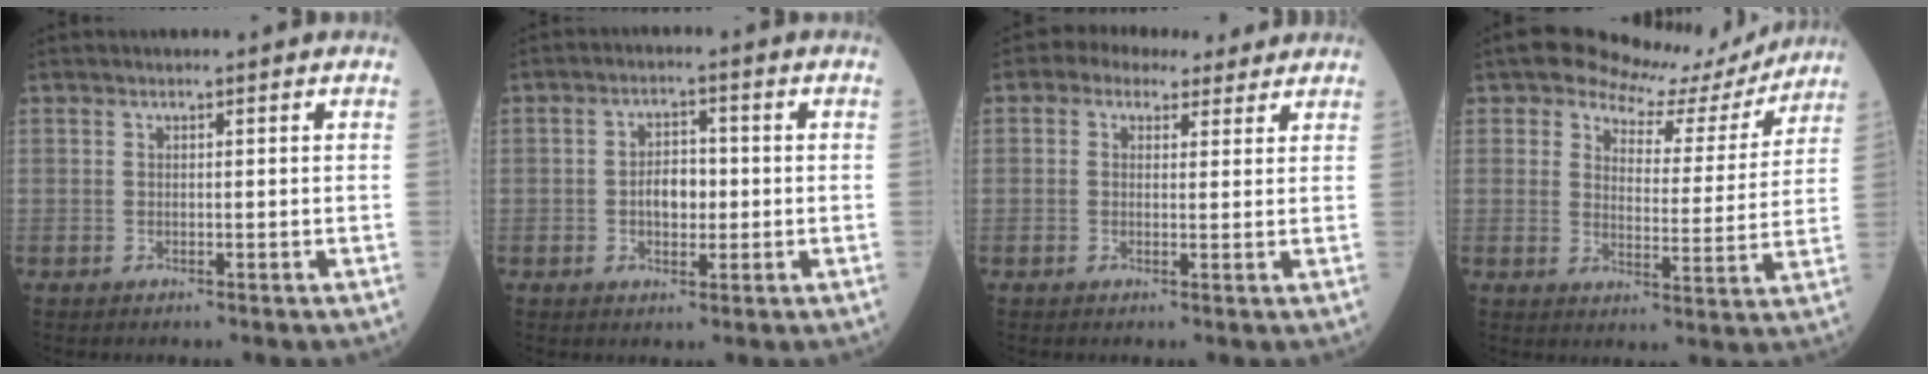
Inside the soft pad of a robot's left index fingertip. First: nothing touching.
{"total": 4.3, "force": [-1.2, 2.5, 3.3], "torque": [-0.055, 0.007, -0.025]}
{"total": 4.7, "force": [3.0, 3.2, 1.6], "torque": [-0.022, 0.028, 0.040]}
{"total": 10.6, "force": [9.3, 4.7, 2.0], "torque": [-0.017, -0.005, 0.105]}